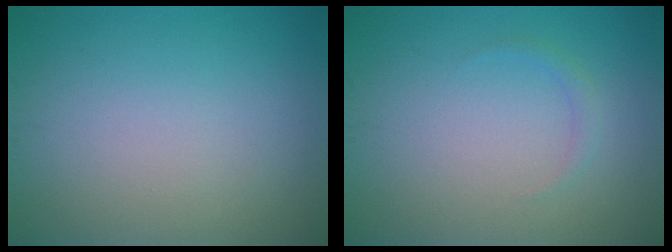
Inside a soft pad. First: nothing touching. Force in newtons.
{"total": 0.8, "press": 0.8, "slide": 0.0}